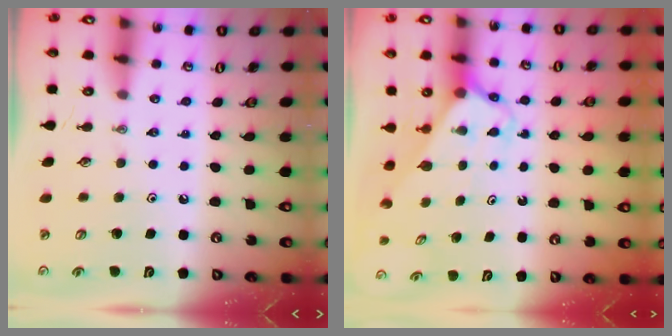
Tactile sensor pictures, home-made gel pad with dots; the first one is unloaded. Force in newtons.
{"total": 2.7, "press": 2.7, "slide": 0.1}